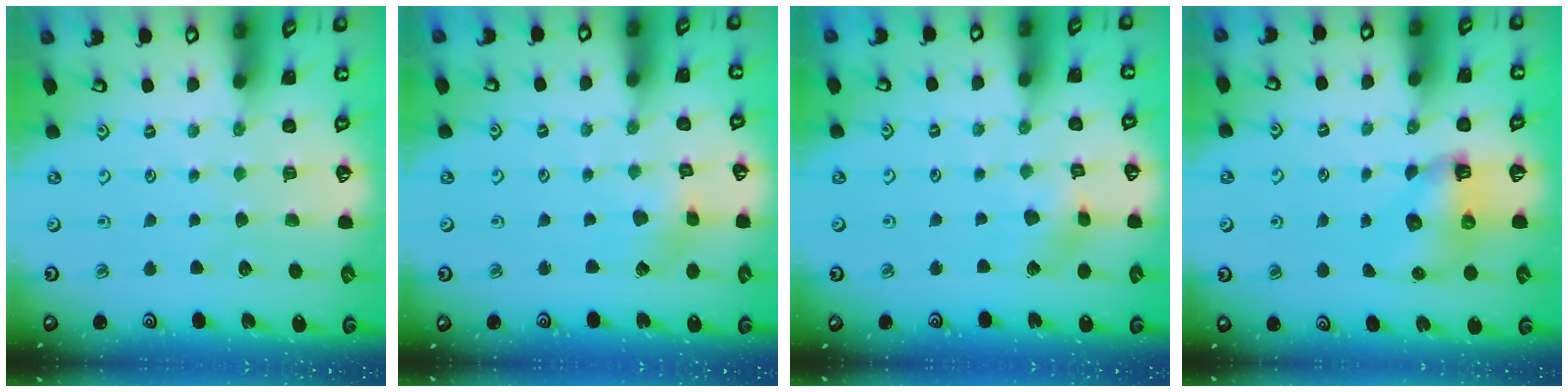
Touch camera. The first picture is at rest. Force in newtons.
{"total": 3.0, "press": 3.0, "slide": 0.2}
{"total": 5.1, "press": 5.0, "slide": 0.5}
{"total": 6.9, "press": 6.8, "slide": 0.9}